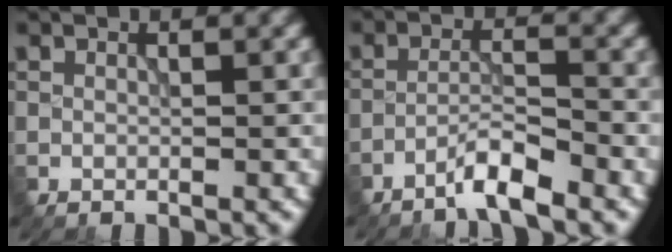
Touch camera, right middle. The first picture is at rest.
{"total": 3.1, "force": [-2.5, 0.1, 1.9], "torque": [-0.032, 0.008, -0.053]}